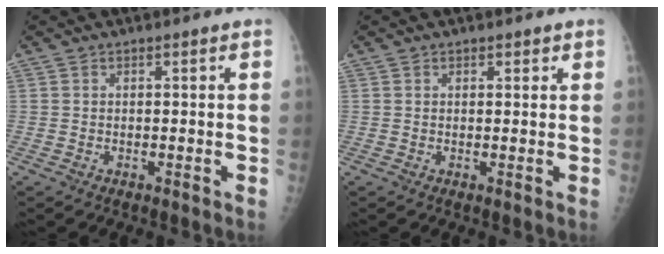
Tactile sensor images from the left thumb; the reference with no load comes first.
{"total": 1.1, "force": [0.7, 0.7, 0.4], "torque": [0.009, -0.003, 0.005]}